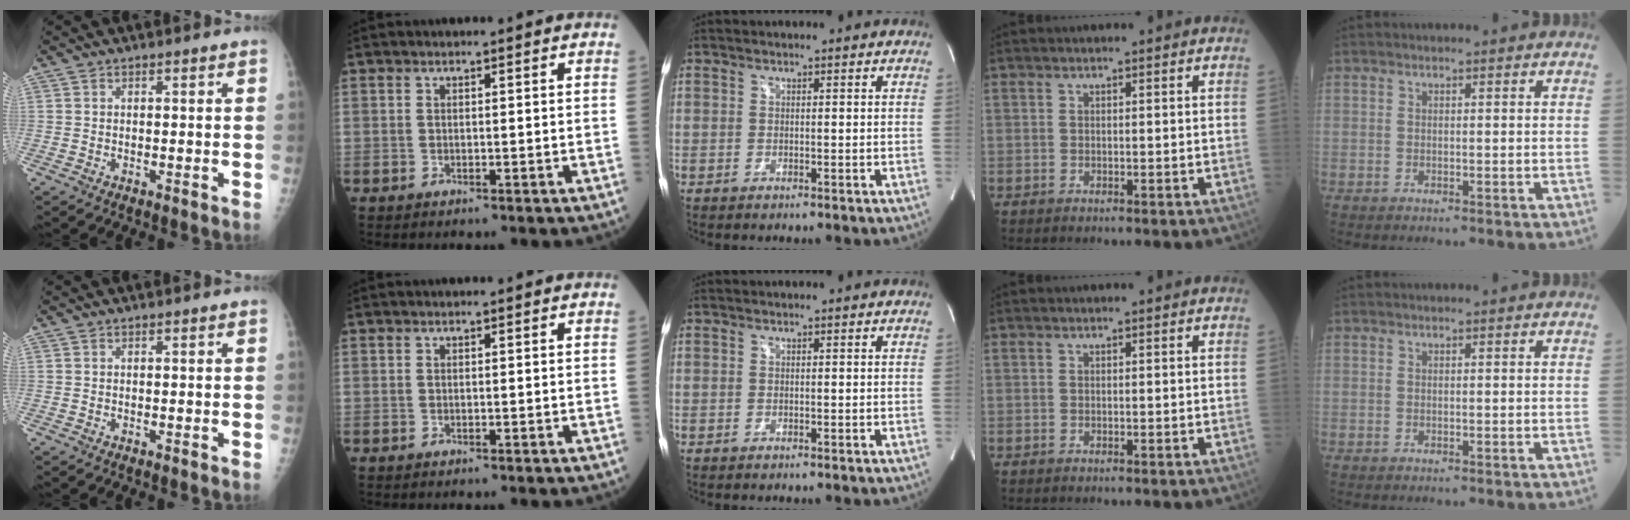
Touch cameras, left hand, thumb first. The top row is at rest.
{}